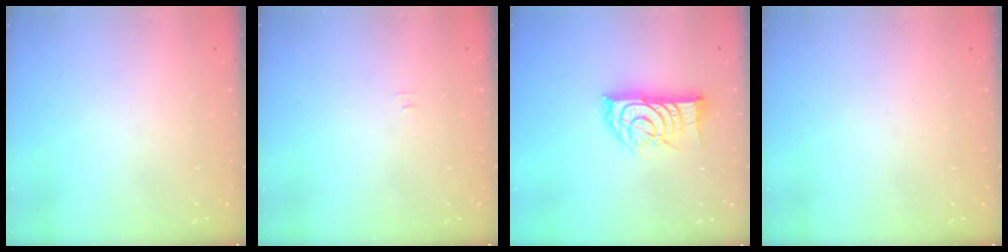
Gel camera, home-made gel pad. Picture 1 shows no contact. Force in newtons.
{"total": 2.9, "press": 2.9, "slide": 0.3}
{"total": 16.3, "press": 16.3, "slide": 0.4}
{"total": 0.0}